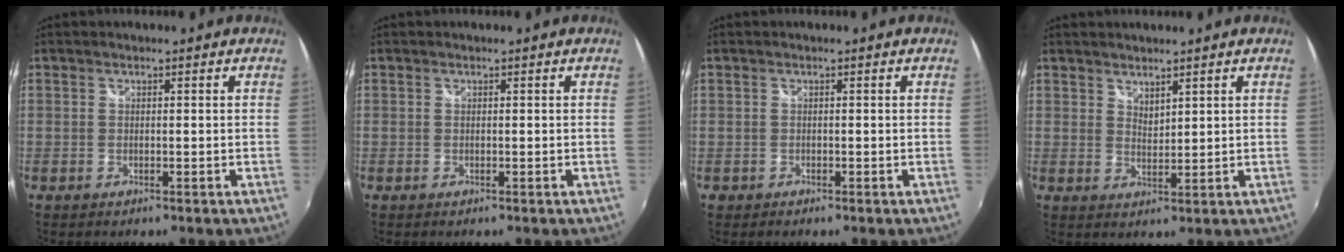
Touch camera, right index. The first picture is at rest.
{"total": 0.0}
{"total": 1.2, "force": [-0.5, 1.1, 0.0], "torque": [-0.005, 0.002, -0.007]}
{"total": 2.6, "force": [2.2, 0.8, 0.9], "torque": [-0.012, 0.000, 0.040]}